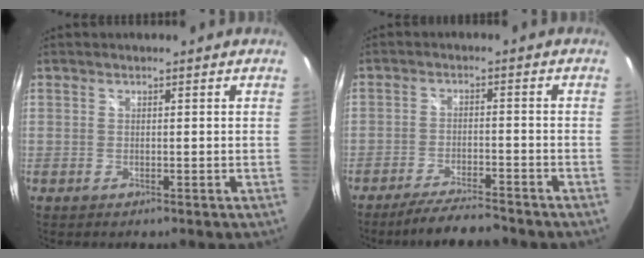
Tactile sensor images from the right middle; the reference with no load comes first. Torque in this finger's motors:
{"motor_torque": [1.09, -1.05, 0.48, 0.19]}